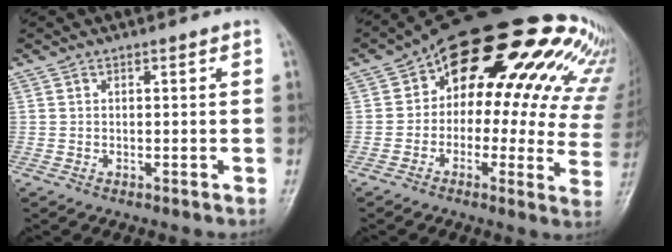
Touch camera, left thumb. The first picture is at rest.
{"total": 24.6, "force": [12.8, 12.3, 17.0], "torque": [-0.174, 0.016, 0.143]}